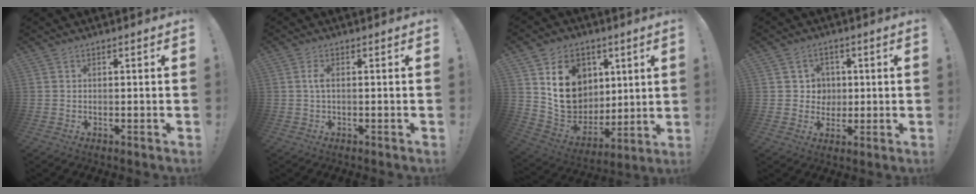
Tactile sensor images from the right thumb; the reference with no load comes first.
{"total": 2.2, "force": [0.1, 0.7, 2.1], "torque": [-0.041, 0.004, 0.000]}
{"total": 21.4, "force": [7.9, 17.0, 10.3], "torque": [-0.163, -0.029, 0.181]}
{"total": 5.9, "force": [1.3, 5.7, 0.6], "torque": [-0.017, -0.006, 0.028]}